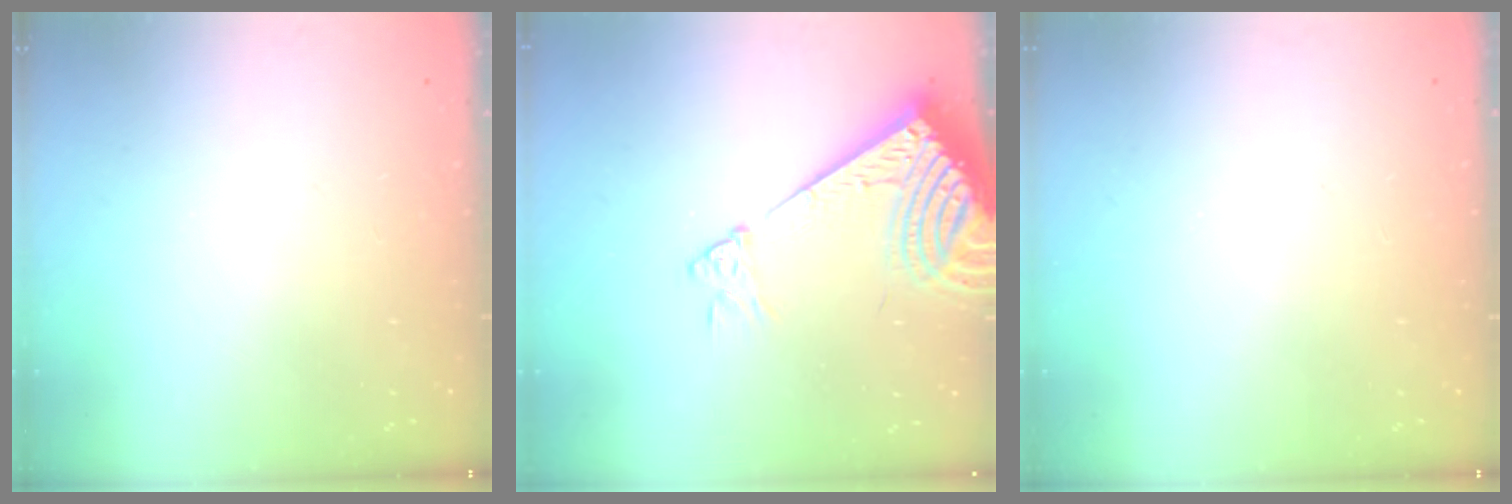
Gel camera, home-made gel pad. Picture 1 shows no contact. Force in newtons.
{"total": 12.0, "press": 11.9, "slide": 1.8}
{"total": 0.0}